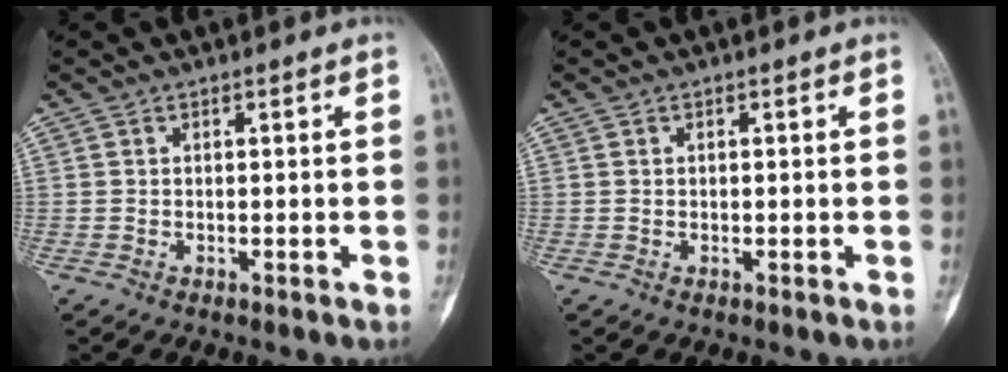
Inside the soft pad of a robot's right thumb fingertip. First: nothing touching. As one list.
[{"total": 0.0}]